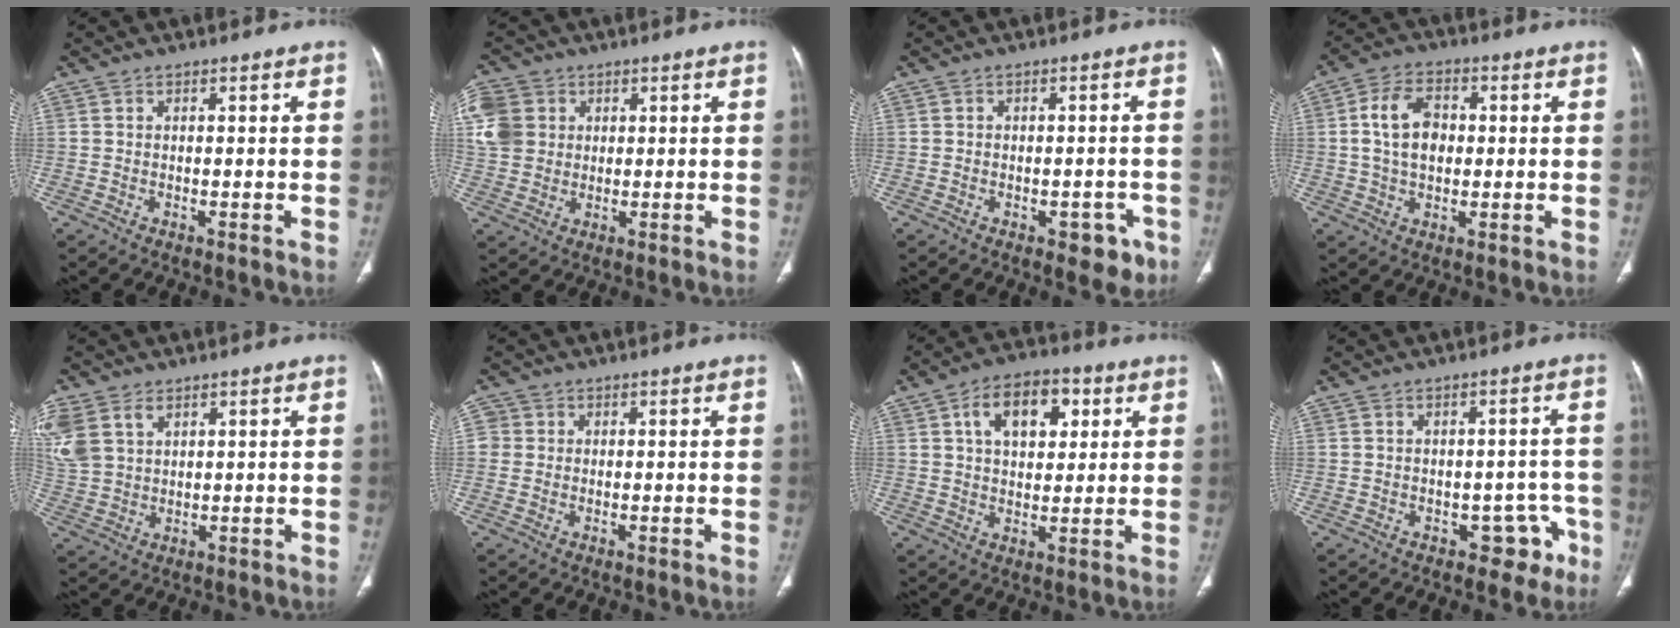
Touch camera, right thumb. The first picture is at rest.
{"total": 8.9, "force": [2.3, 7.6, 3.9], "torque": [-0.078, 0.006, 0.047]}
{"total": 4.7, "force": [-2.4, 3.0, 2.8], "torque": [-0.007, 0.012, -0.026]}
{"total": 9.3, "force": [1.0, 6.1, 7.0], "torque": [-0.117, 0.013, 0.017]}
{"total": 10.6, "force": [4.9, 7.2, 6.0], "torque": [-0.153, 0.003, 0.110]}
{"total": 2.0, "force": [0.2, 2.0, 0.2], "torque": [0.009, 0.005, 0.002]}
{"total": 11.7, "force": [4.0, 7.2, 8.3], "torque": [-0.099, 0.003, 0.060]}
{"total": 5.5, "force": [-2.7, 3.9, 2.8], "torque": [0.003, 0.027, -0.029]}